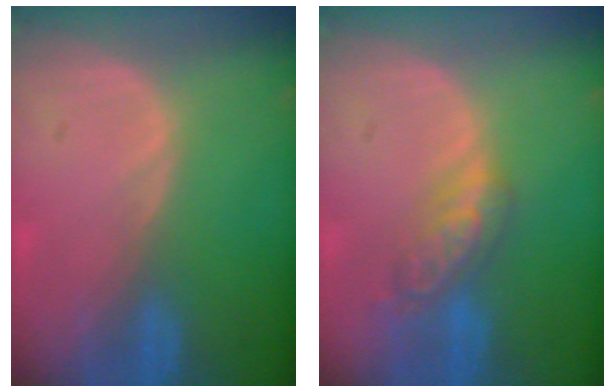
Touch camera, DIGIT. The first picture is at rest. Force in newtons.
{"total": 5.7, "press": 4.9, "slide": 2.9}